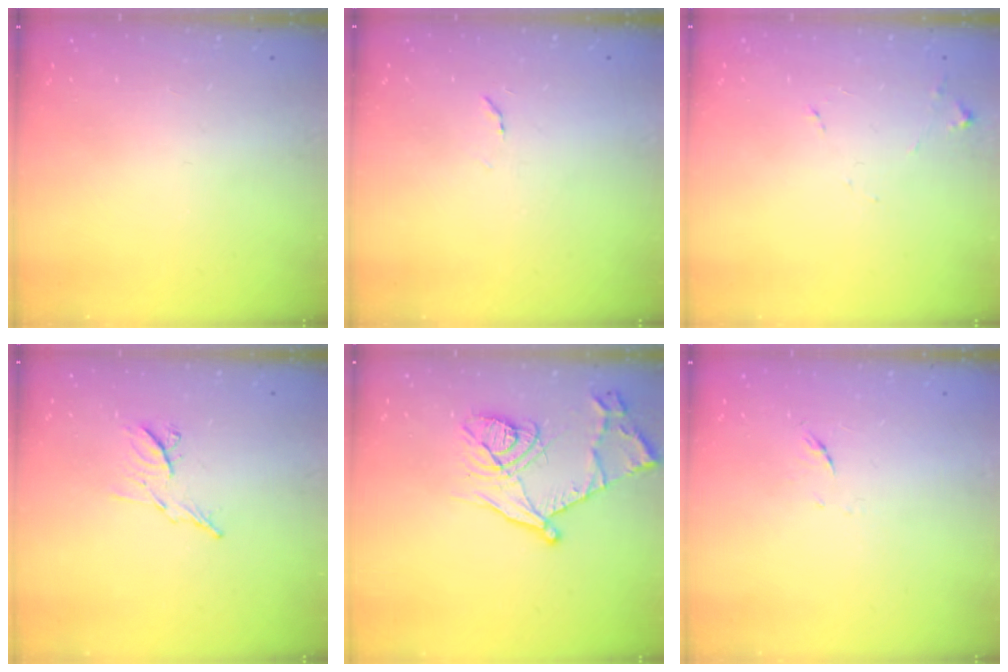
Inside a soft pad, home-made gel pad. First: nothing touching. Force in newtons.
{"total": 5.9, "press": 5.9, "slide": 0.4}
{"total": 7.6, "press": 7.6, "slide": 0.6}
{"total": 7.6, "press": 7.5, "slide": 1.1}
{"total": 16.2, "press": 16.2, "slide": 1.4}
{"total": 4.8, "press": 4.7, "slide": 1.0}